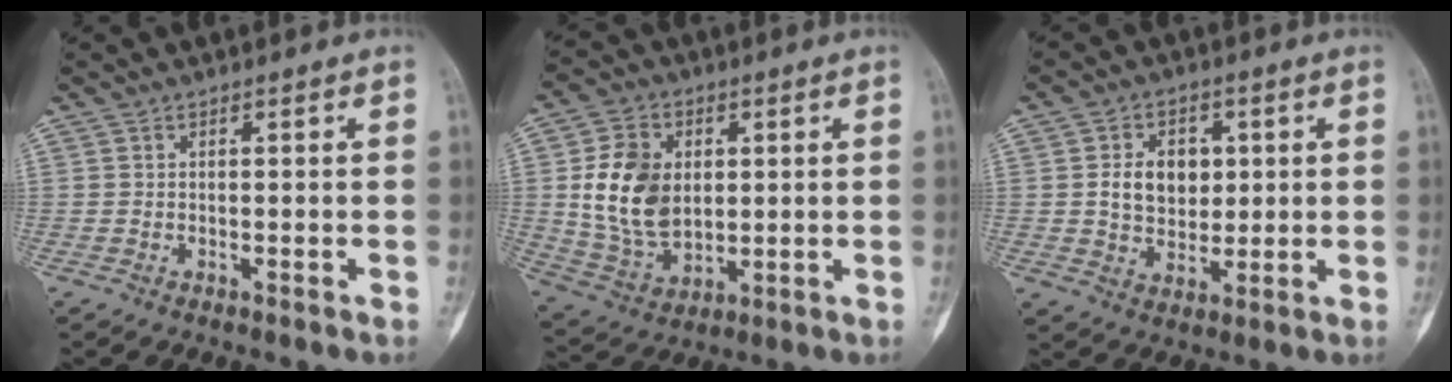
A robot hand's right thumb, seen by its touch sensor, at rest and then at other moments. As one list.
[{"total": 14.4, "force": [1.8, 10.3, 9.8], "torque": [-0.157, -0.009, 0.046]}, {"total": 8.7, "force": [1.4, 6.4, 5.7], "torque": [-0.060, -0.006, 0.028]}]